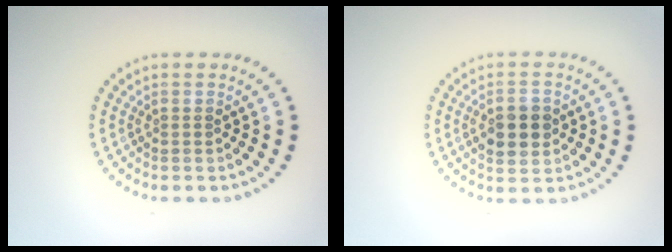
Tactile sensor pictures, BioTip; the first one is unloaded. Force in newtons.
{"total": 3.8, "press": 3.8, "slide": 0.1}